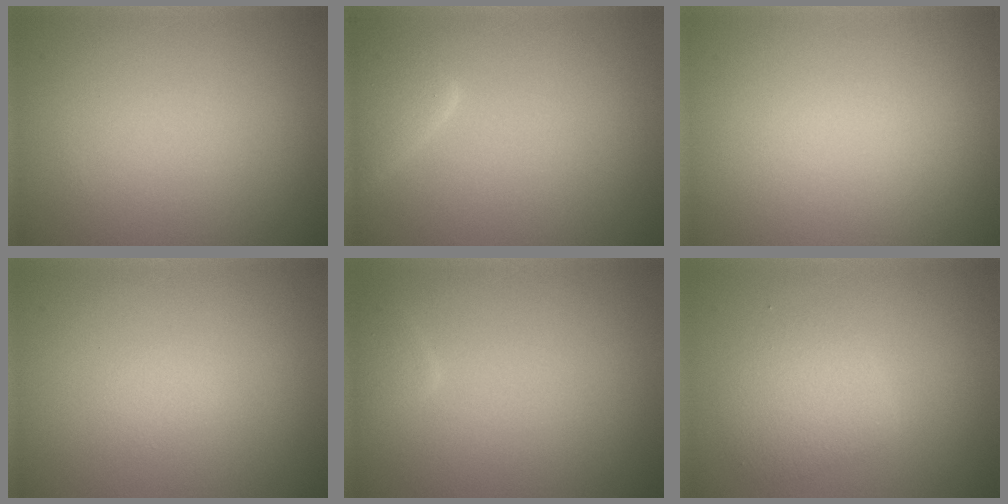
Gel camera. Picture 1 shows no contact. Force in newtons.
{"total": 2.7, "press": 2.7, "slide": 0.2}
{"total": 0.0}
{"total": 0.7, "press": 0.7, "slide": 0.0}
{"total": 1.0, "press": 1.0, "slide": 0.0}
{"total": 2.7, "press": 2.7, "slide": 0.1}